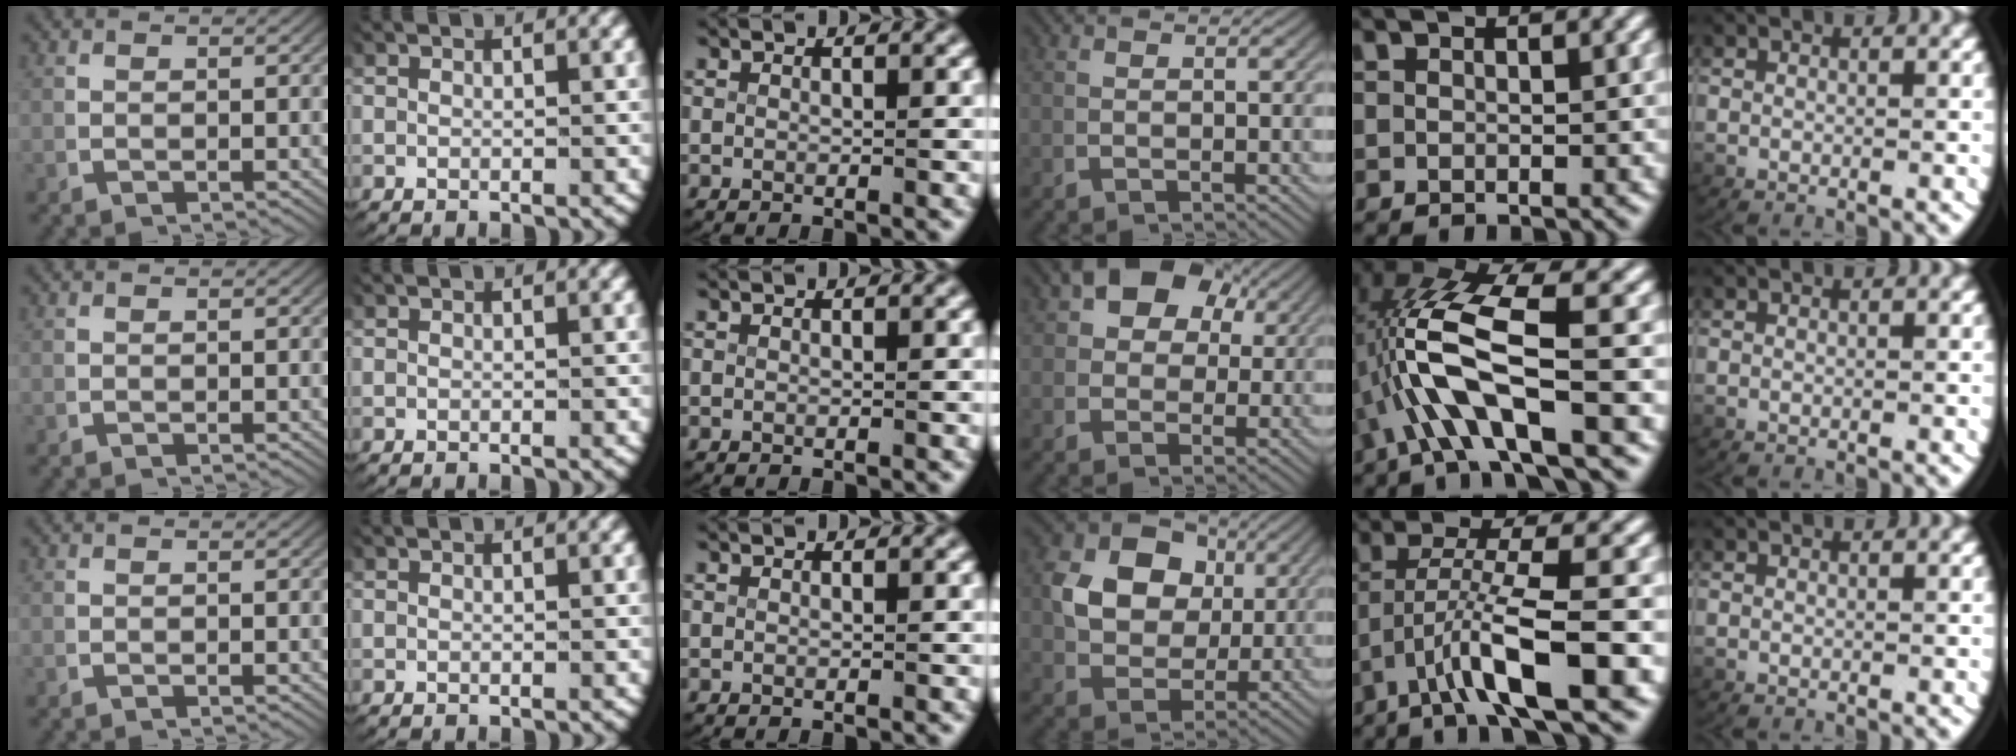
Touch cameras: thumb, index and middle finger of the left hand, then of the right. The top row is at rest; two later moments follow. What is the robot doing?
{"motion": "lift_and_place", "object": "key"}